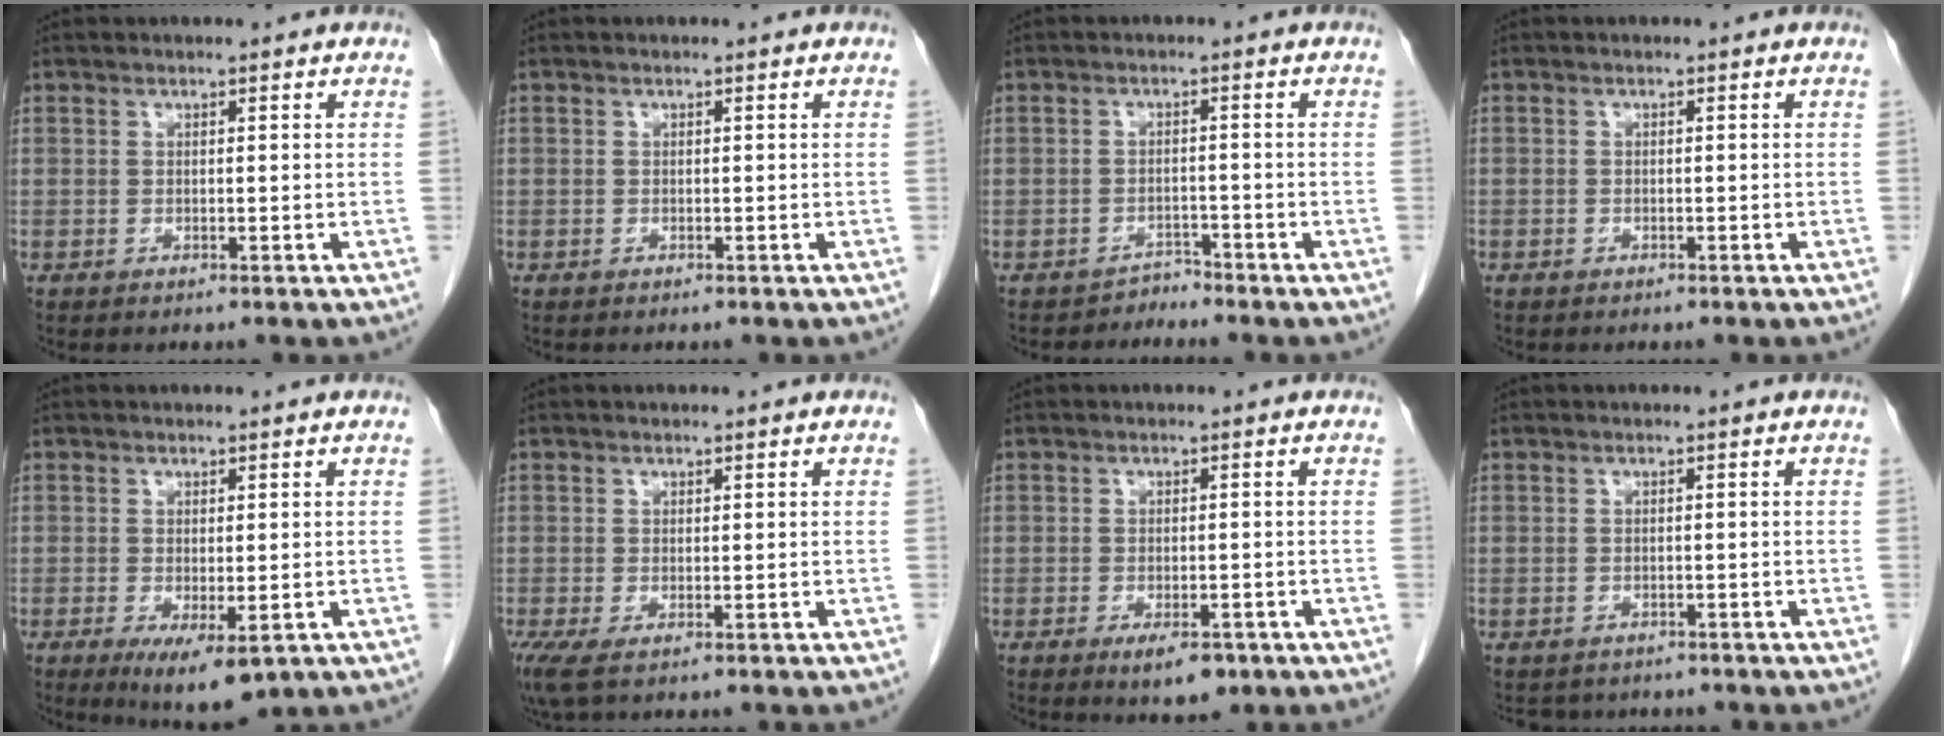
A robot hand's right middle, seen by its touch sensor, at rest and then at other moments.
{"total": 0.0}
{"total": 1.8, "force": [-1.7, 0.2, -0.7], "torque": [0.018, -0.005, -0.028]}
{"total": 0.7, "force": [-0.5, 0.5, 0.0], "torque": [-0.007, 0.004, -0.011]}
{"total": 6.6, "force": [-2.9, 2.1, 5.5], "torque": [-0.077, -0.019, -0.035]}
{"total": 3.0, "force": [-1.3, 0.9, 2.5], "torque": [-0.058, -0.015, -0.018]}
{"total": 4.4, "force": [-2.5, 1.8, 3.2], "torque": [-0.050, -0.005, -0.030]}
{"total": 3.1, "force": [-2.7, 1.4, 0.0], "torque": [-0.004, 0.000, -0.037]}